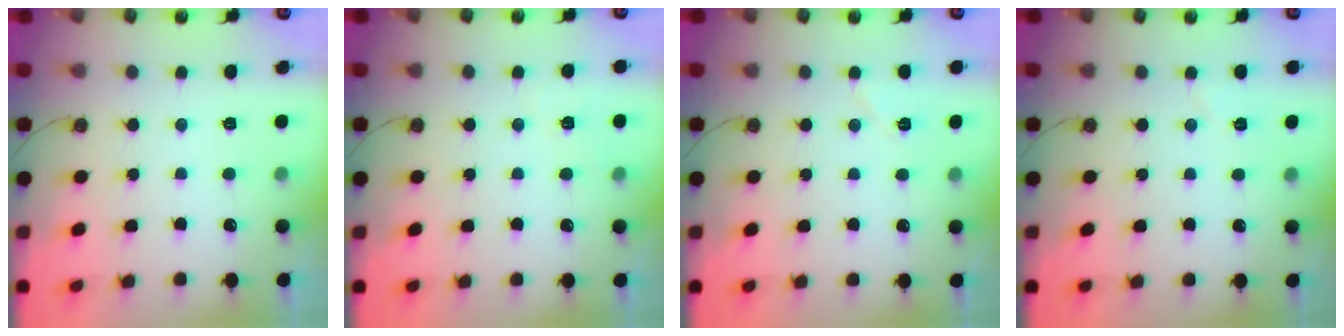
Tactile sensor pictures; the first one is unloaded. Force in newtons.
{"total": 3.5, "press": 3.2, "slide": 1.4}
{"total": 5.3, "press": 4.6, "slide": 2.7}
{"total": 3.0, "press": 2.8, "slide": 1.0}